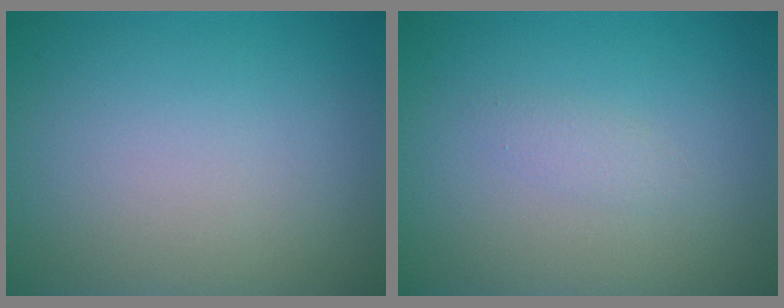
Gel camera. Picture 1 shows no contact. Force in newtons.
{"total": 0.9, "press": 0.9, "slide": 0.0}